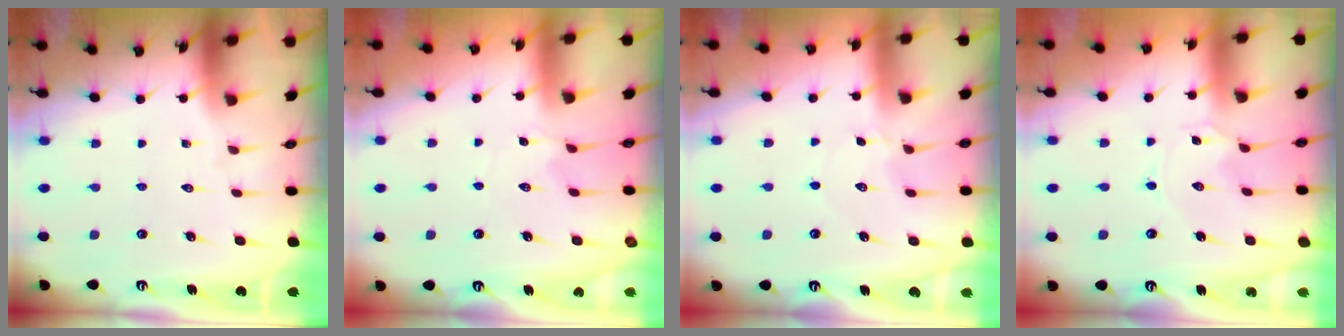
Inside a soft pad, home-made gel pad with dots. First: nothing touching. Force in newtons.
{"total": 2.1, "press": 2.1, "slide": 0.2}
{"total": 1.0, "press": 1.0, "slide": 0.1}
{"total": 0.0}